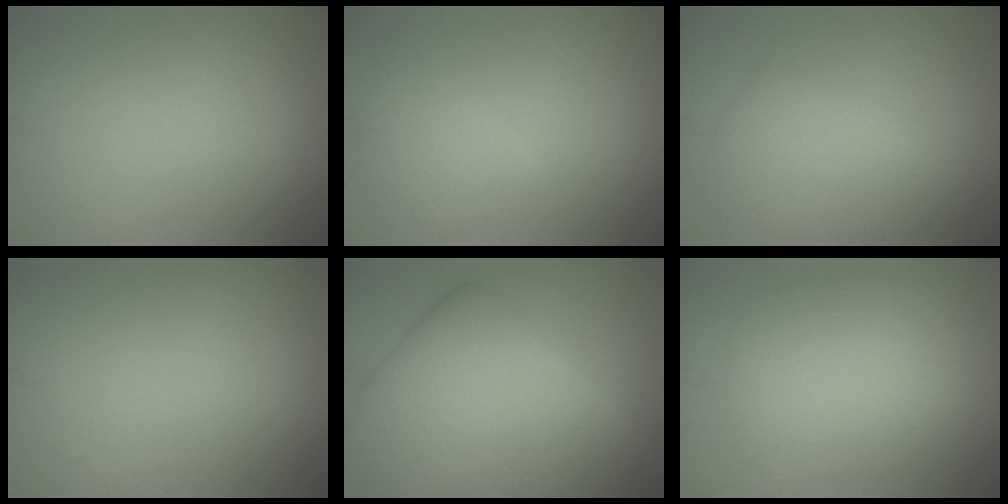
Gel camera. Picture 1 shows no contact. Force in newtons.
{"total": 3.2, "press": 3.1, "slide": 0.2}
{"total": 4.7, "press": 4.7, "slide": 0.1}
{"total": 0.0}
{"total": 14.2, "press": 14.2, "slide": 0.1}
{"total": 6.0, "press": 6.0, "slide": 0.3}